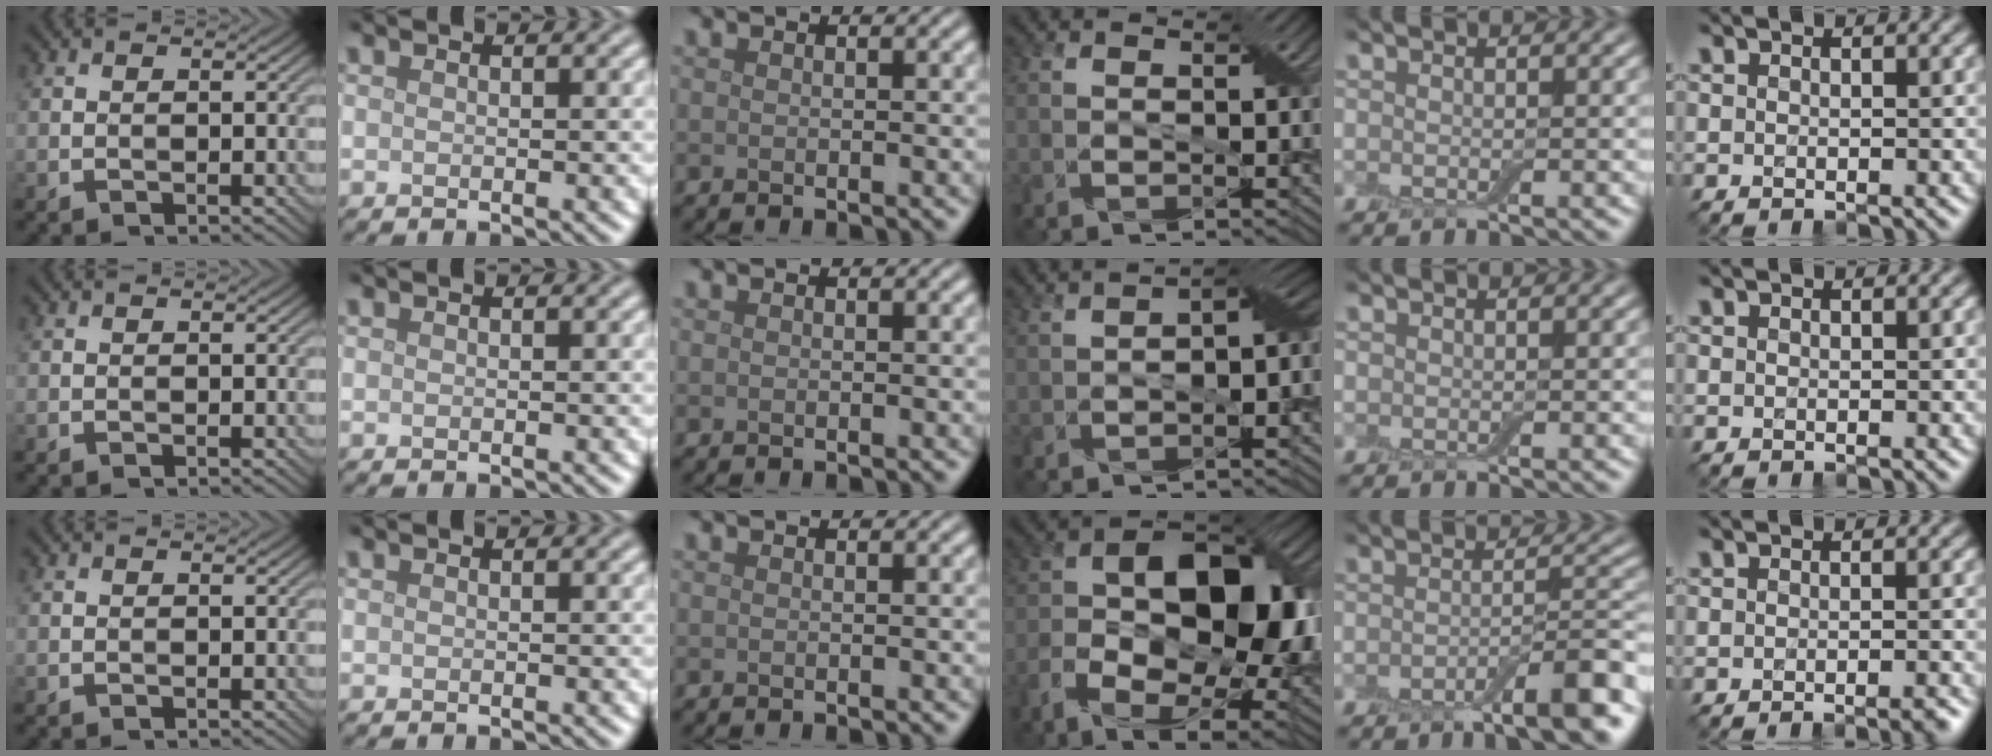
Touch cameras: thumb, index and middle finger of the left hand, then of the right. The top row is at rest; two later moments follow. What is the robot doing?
{"motion": "insert", "object": "backpack"}